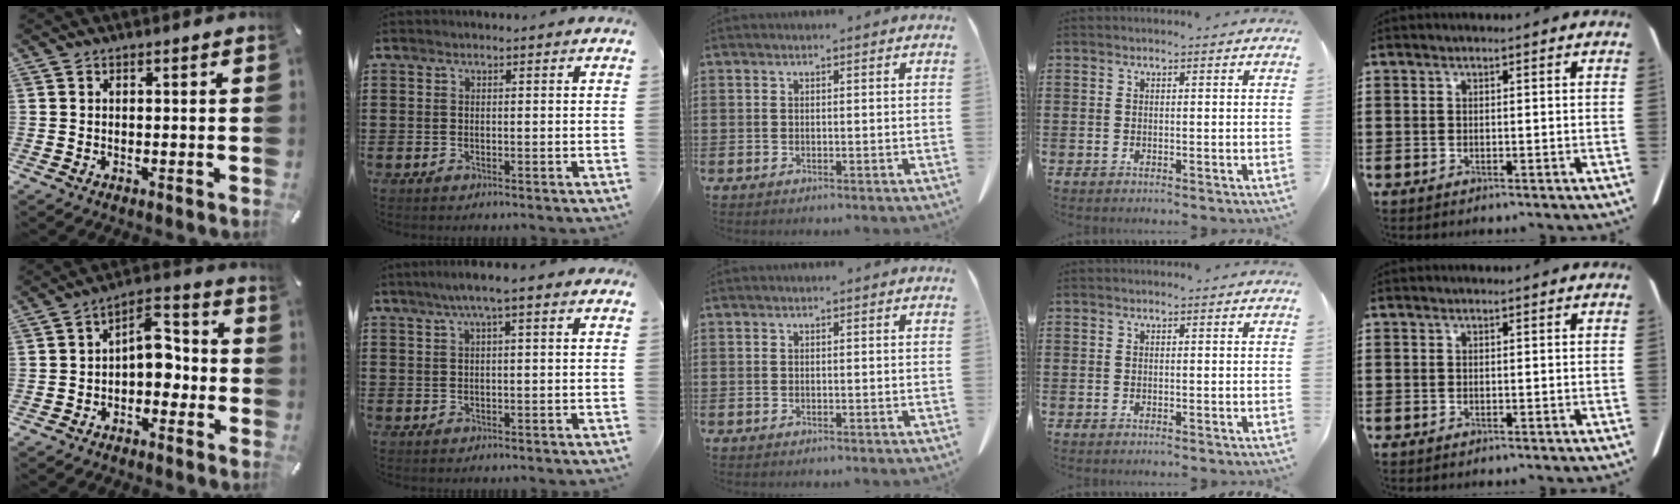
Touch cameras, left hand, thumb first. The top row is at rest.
{"thumb": {"total": 7.6, "force": [-1.5, 5.1, 5.4], "torque": [-0.072, 0.010, -0.031]}, "index": {"total": 2.9, "force": [0.7, 0.1, 2.8], "torque": [-0.052, 0.001, 0.010]}}